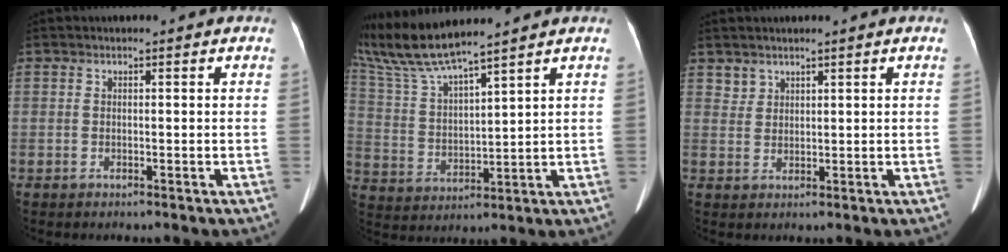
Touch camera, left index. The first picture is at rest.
{"total": 11.3, "force": [10.2, -0.7, 4.8], "torque": [-0.115, 0.010, 0.207]}
{"total": 1.8, "force": [1.6, 0.9, -0.1], "torque": [0.008, 0.007, 0.028]}